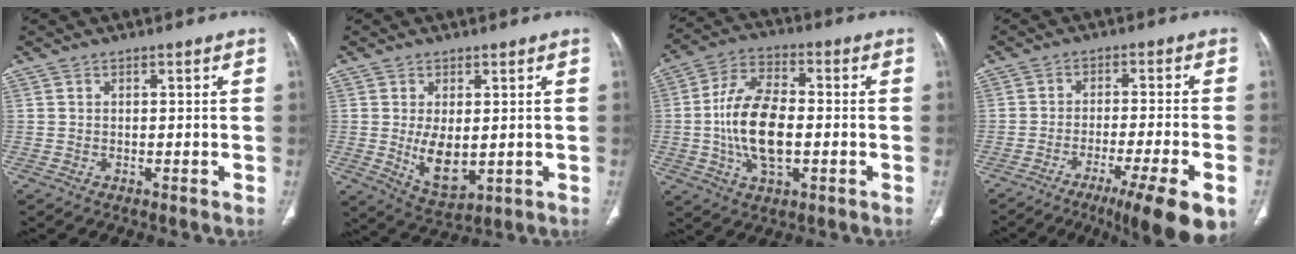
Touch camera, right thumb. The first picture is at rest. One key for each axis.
{"total": 7.7, "fx": -0.2, "fy": 4.1, "fz": 6.5, "tx": -0.100, "ty": -0.021, "tz": 0.015}
{"total": 14.4, "fx": -1.5, "fy": 7.5, "fz": 12.2, "tx": -0.234, "ty": 0.014, "tz": -0.028}
{"total": 13.2, "fx": -7.6, "fy": 1.1, "fz": 10.8, "tx": -0.145, "ty": 0.012, "tz": -0.114}